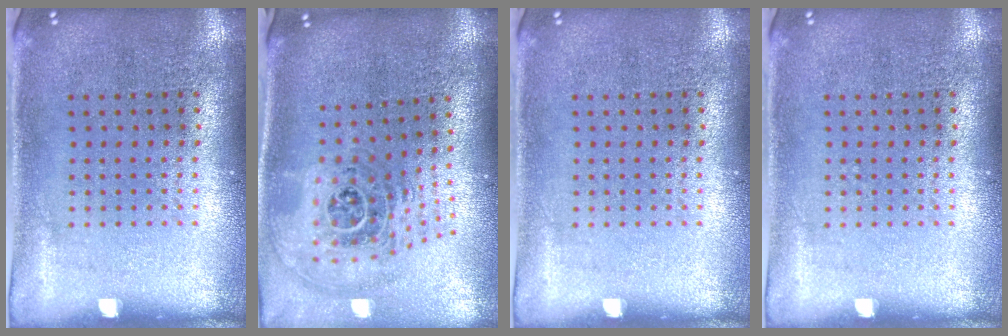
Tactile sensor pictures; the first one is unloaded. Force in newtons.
{"total": 2.0, "press": 1.5, "slide": 1.4}
{"total": 0.0}
{"total": 0.0}